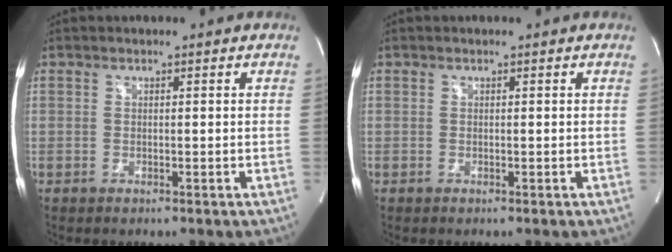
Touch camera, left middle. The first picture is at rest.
{"total": 0.0}